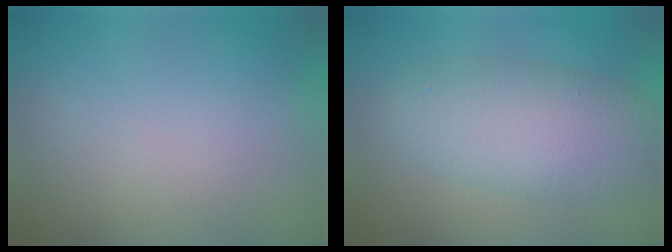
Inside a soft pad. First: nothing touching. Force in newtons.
{"total": 6.1, "press": 6.1, "slide": 0.1}